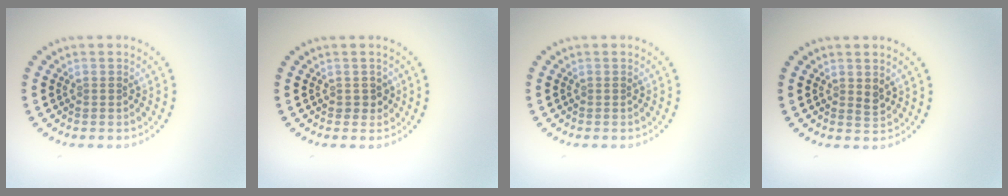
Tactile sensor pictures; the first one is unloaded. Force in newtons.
{"total": 1.1, "press": 1.1, "slide": 0.3}
{"total": 0.0}
{"total": 0.9, "press": 0.9, "slide": 0.3}